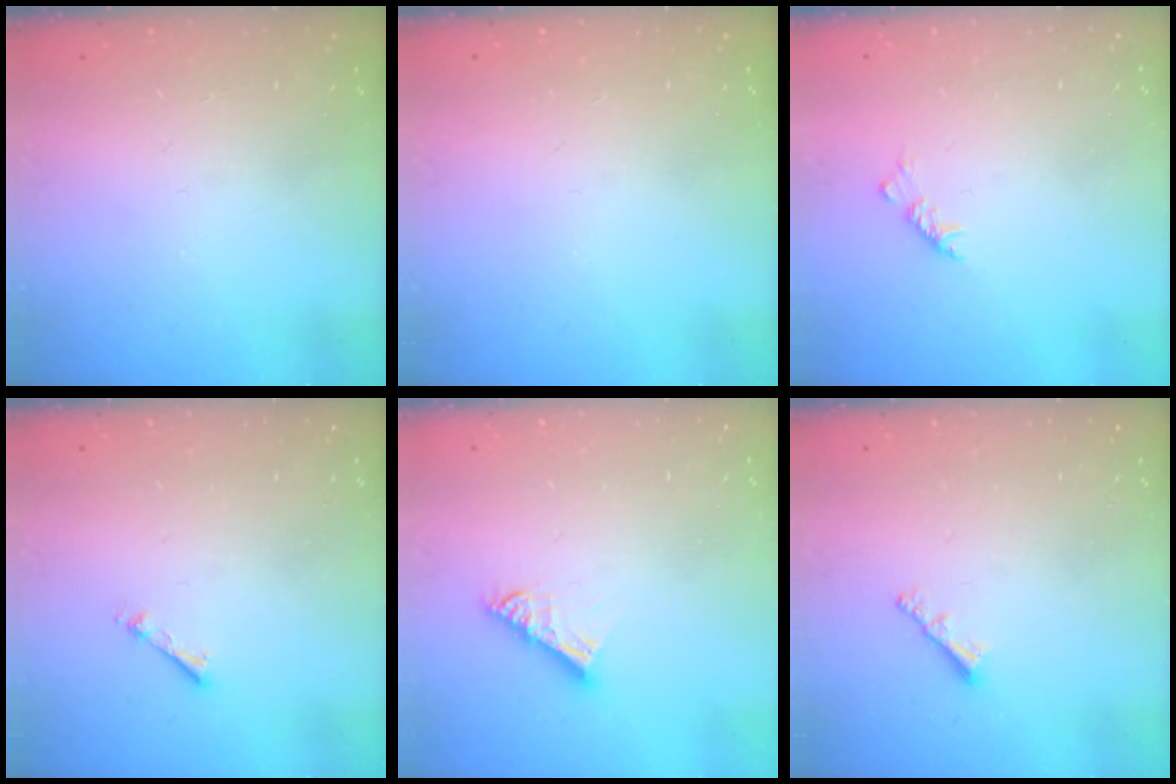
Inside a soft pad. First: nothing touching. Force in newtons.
{"total": 0.0}
{"total": 3.8, "press": 3.7, "slide": 0.8}
{"total": 2.7, "press": 2.7, "slide": 0.4}
{"total": 5.7, "press": 5.7, "slide": 0.4}
{"total": 1.9, "press": 1.9, "slide": 0.5}